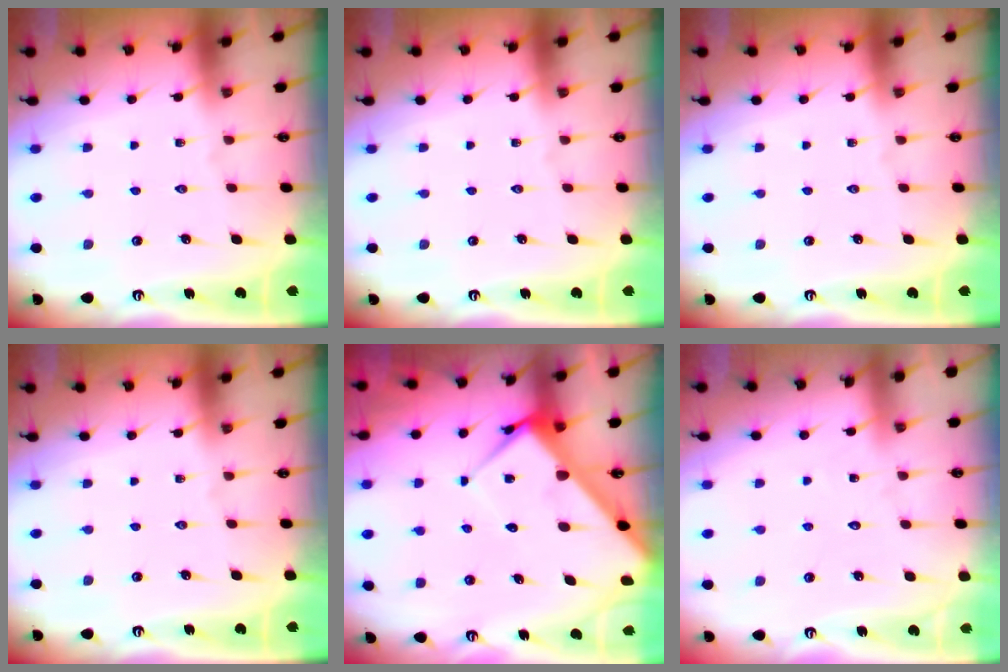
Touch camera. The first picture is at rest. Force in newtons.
{"total": 0.0}
{"total": 0.0}
{"total": 0.0}
{"total": 7.3, "press": 7.3, "slide": 0.6}
{"total": 4.1, "press": 4.1, "slide": 0.4}